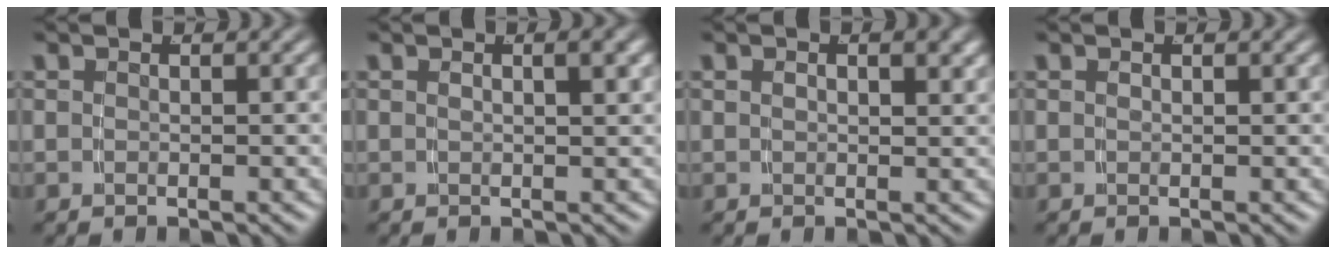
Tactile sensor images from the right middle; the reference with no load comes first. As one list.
[{"total": 1.3, "force": [0.3, -0.5, 1.2], "torque": [-0.013, 0.003, 0.010]}, {"total": 1.0, "force": [0.5, -0.2, 0.9], "torque": [-0.010, -0.002, 0.013]}, {"total": 0.0}]